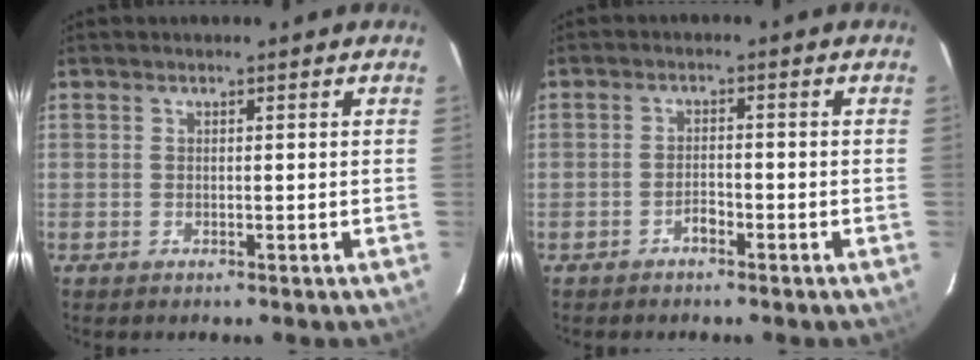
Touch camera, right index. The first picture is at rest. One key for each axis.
{"total": 2.0, "fx": -1.6, "fy": 0.6, "fz": 0.8, "tx": -0.016, "ty": 0.004, "tz": -0.029}